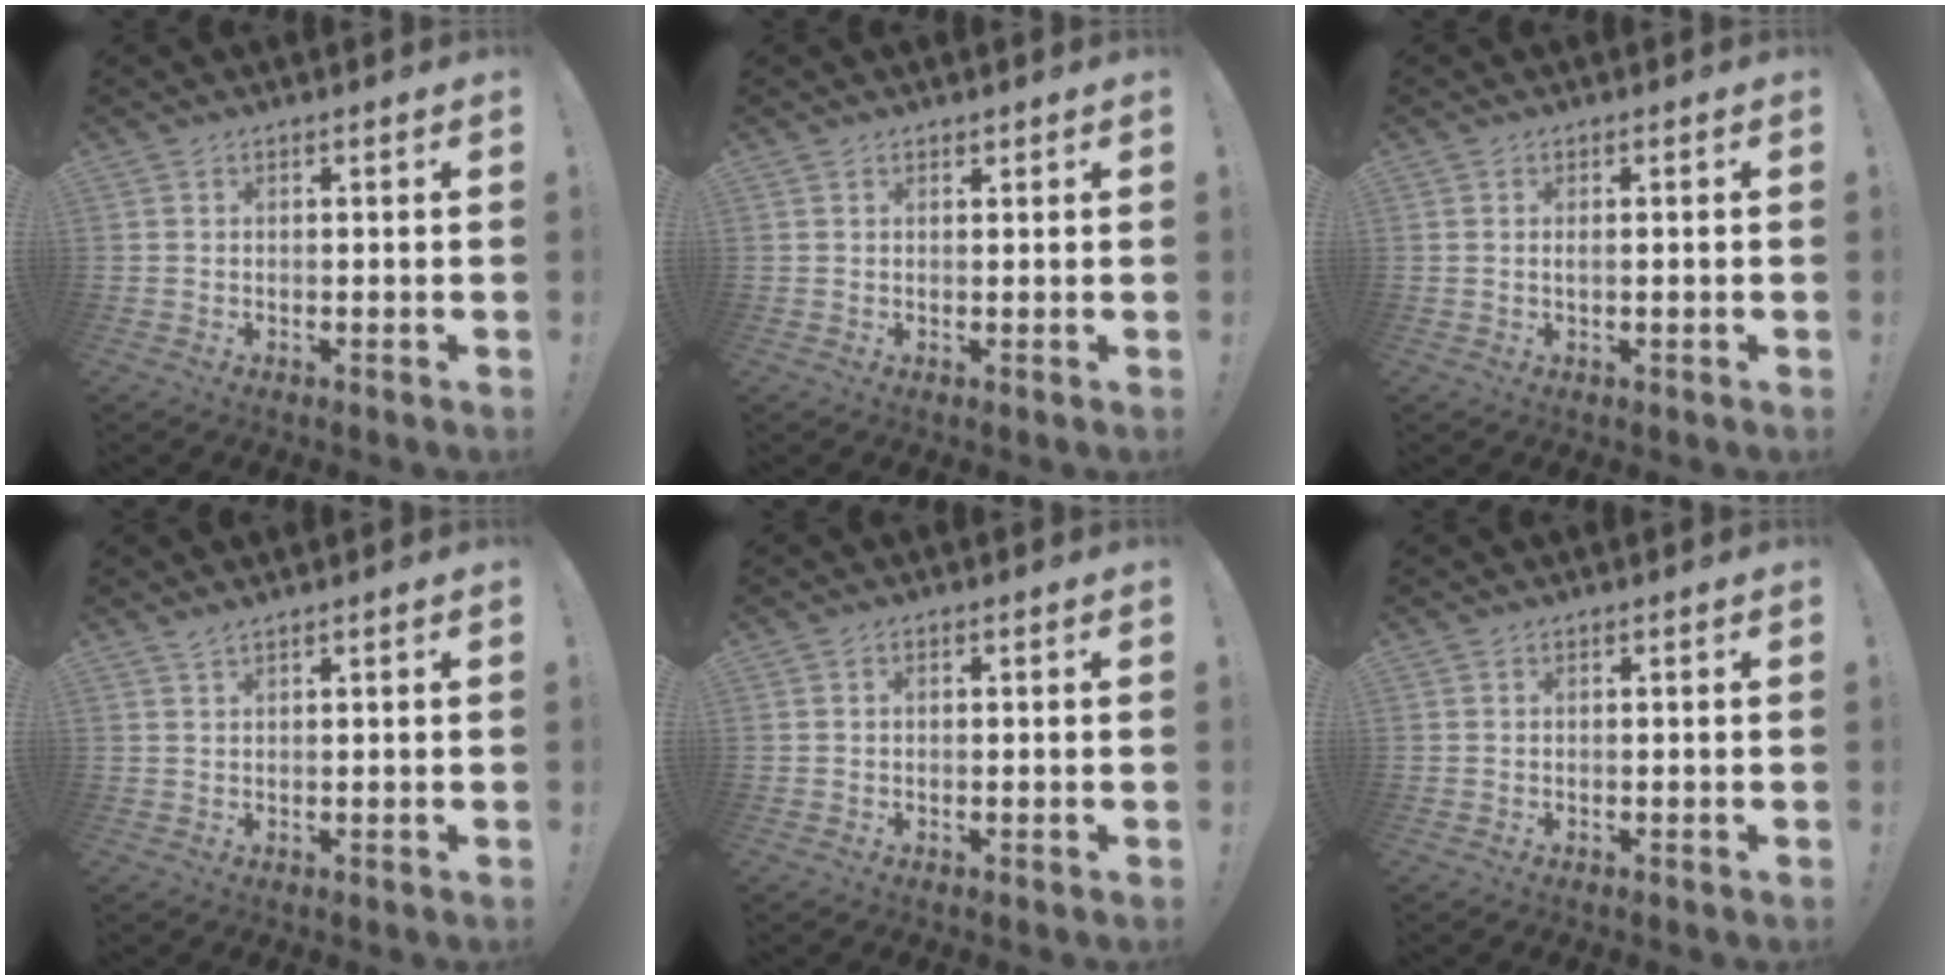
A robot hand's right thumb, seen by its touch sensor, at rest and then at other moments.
{"total": 0.7, "force": [0.6, 0.3, 0.1], "torque": [0.004, -0.004, 0.012]}
{"total": 1.0, "force": [0.4, 0.2, 0.9], "torque": [-0.011, -0.002, 0.005]}
{"total": 1.3, "force": [1.1, -0.1, 0.7], "torque": [-0.016, -0.003, 0.020]}
{"total": 0.7, "force": [-0.1, 0.5, 0.5], "torque": [-0.016, 0.005, -0.001]}
{"total": 0.0}